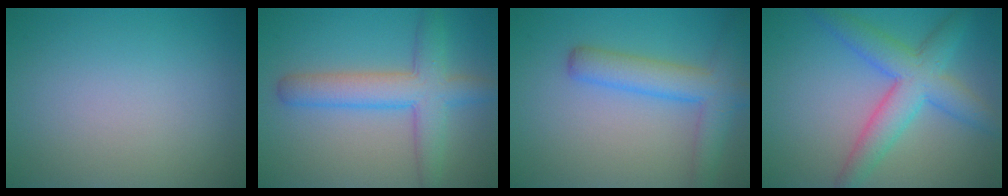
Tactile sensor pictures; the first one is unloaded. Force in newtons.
{"total": 5.6, "press": 5.6, "slide": 0.1}
{"total": 4.8, "press": 4.8, "slide": 0.1}
{"total": 6.0, "press": 6.0, "slide": 0.2}